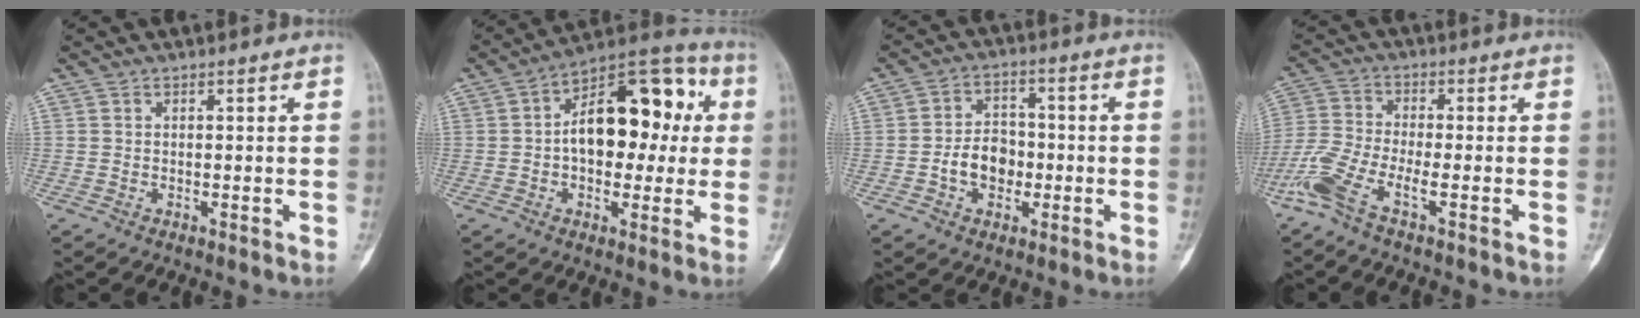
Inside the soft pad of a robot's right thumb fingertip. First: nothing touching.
{"total": 18.5, "force": [1.8, 10.8, 14.9], "torque": [-0.178, 0.038, 0.021]}
{"total": 7.7, "force": [-1.8, 5.7, 4.8], "torque": [-0.055, 0.023, -0.036]}
{"total": 8.2, "force": [-4.2, 1.6, 6.8], "torque": [-0.178, 0.013, -0.096]}